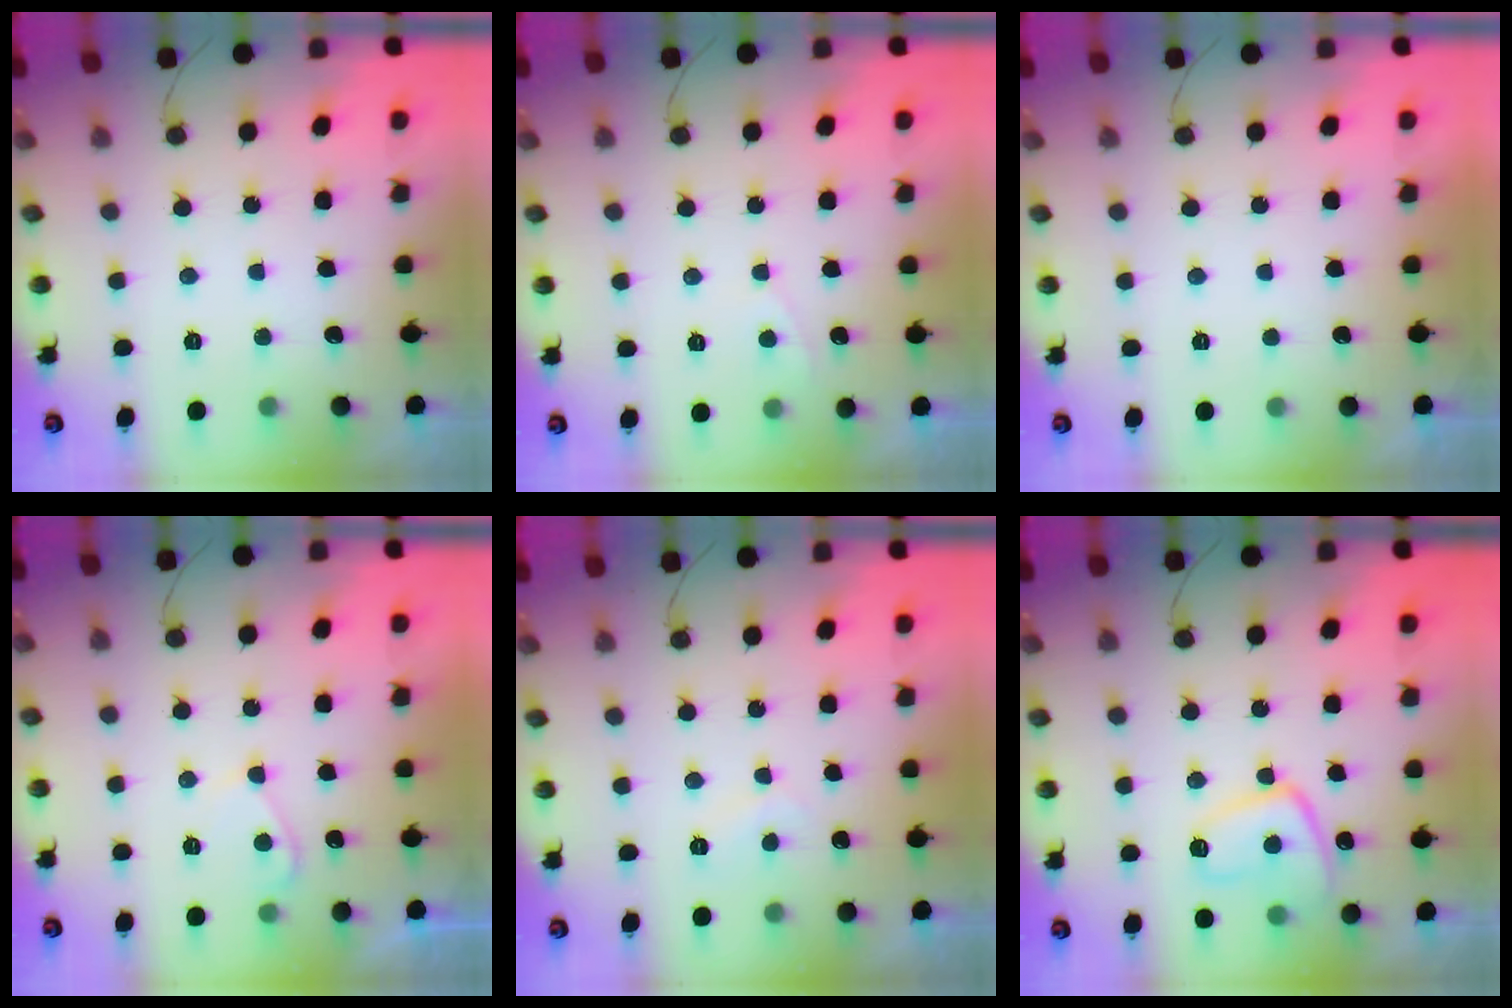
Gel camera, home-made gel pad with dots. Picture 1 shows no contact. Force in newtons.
{"total": 2.3, "press": 2.3, "slide": 0.3}
{"total": 2.3, "press": 2.2, "slide": 0.3}
{"total": 4.7, "press": 4.6, "slide": 0.8}
{"total": 2.1, "press": 2.1, "slide": 0.3}
{"total": 12.4, "press": 12.4, "slide": 1.1}